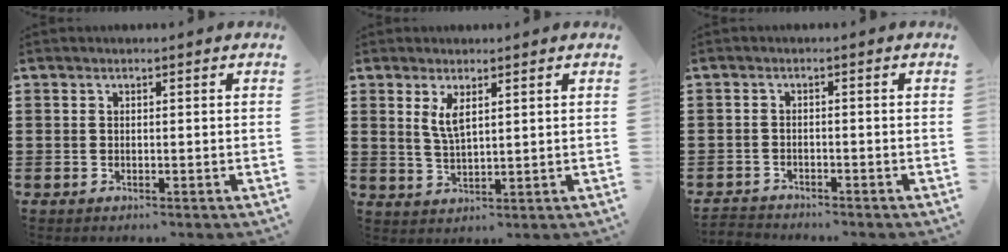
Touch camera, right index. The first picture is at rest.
{"total": 3.4, "force": [1.6, 1.0, 2.7], "torque": [-0.058, 0.005, 0.028]}
{"total": 1.7, "force": [-1.6, 0.2, -0.2], "torque": [-0.003, 0.002, -0.037]}